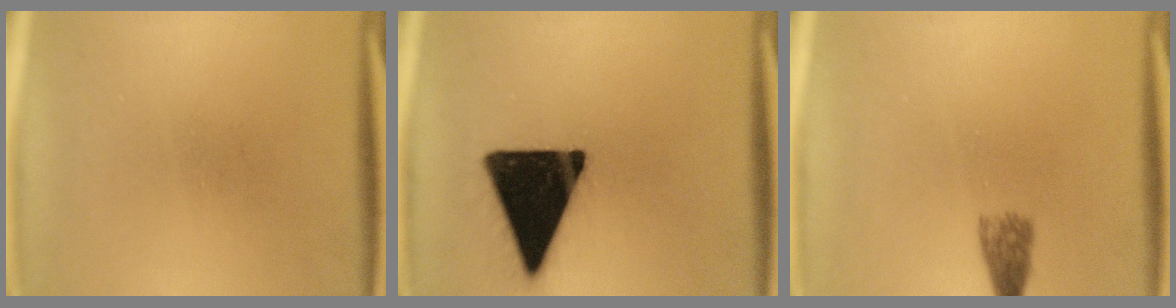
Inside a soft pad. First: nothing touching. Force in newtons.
{"total": 19.8}
{"total": 2.7}